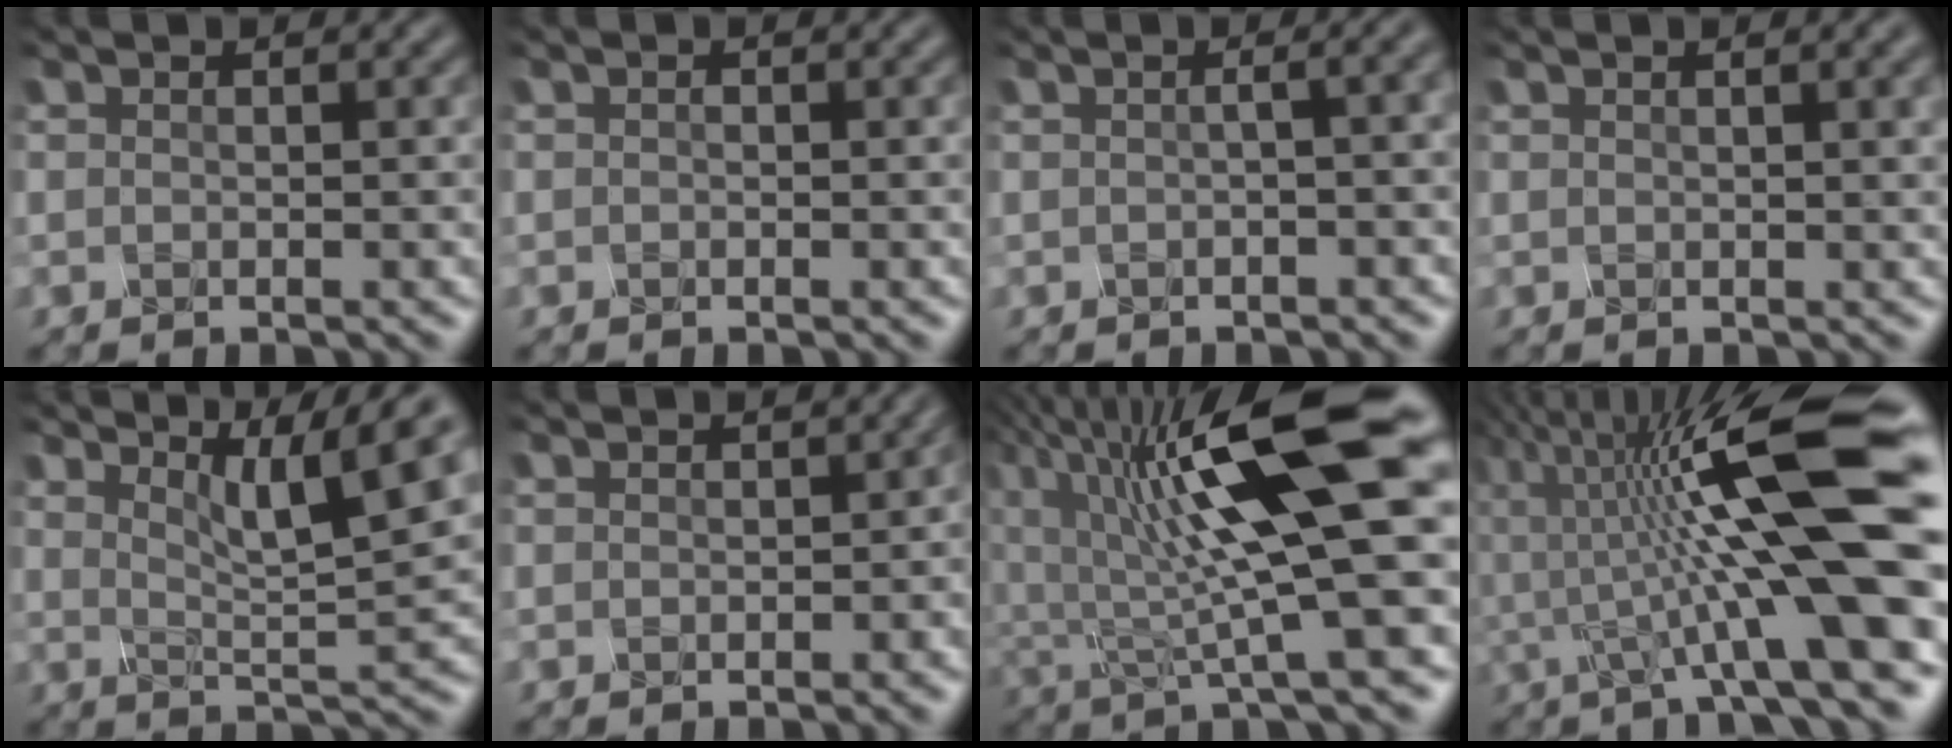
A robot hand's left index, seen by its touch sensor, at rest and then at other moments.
{"total": 0.7, "force": [-0.5, -0.4, -0.4], "torque": [0.000, -0.009, 0.006]}
{"total": 5.7, "force": [1.2, 3.0, 4.6], "torque": [-0.020, 0.044, -0.001]}
{"total": 5.9, "force": [2.8, 2.6, 4.5], "torque": [-0.025, 0.041, 0.020]}
{"total": 7.4, "force": [4.0, 0.9, 6.2], "torque": [-0.093, 0.011, 0.087]}
{"total": 1.1, "force": [-0.2, 0.6, 0.9], "torque": [-0.012, 0.009, 0.016]}
{"total": 12.1, "force": [3.0, 2.4, 11.4], "torque": [-0.200, 0.002, 0.067]}
{"total": 12.7, "force": [-0.5, 2.3, 12.5], "torque": [-0.210, 0.015, 0.002]}